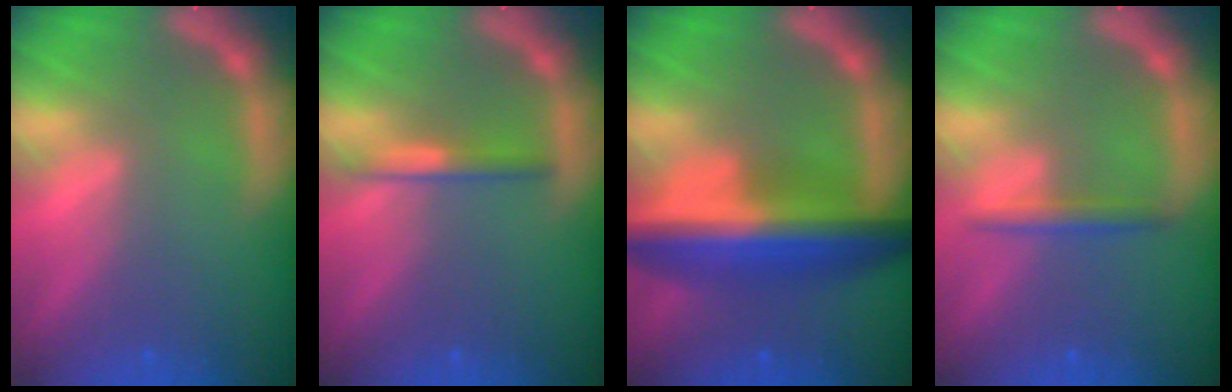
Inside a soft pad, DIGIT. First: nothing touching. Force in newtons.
{"total": 2.0}
{"total": 10.0}
{"total": 1.9}